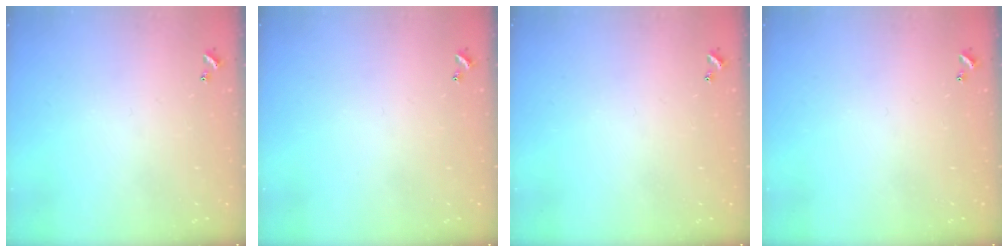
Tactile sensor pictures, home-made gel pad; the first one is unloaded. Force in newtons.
{"total": 0.0}
{"total": 0.0}
{"total": 0.0}